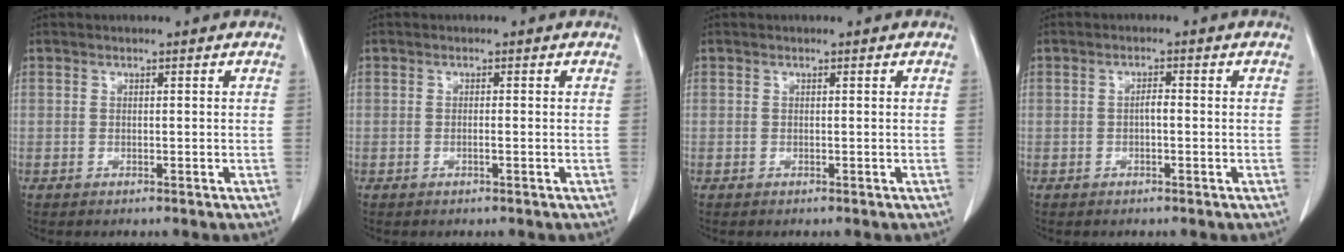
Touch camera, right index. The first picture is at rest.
{"total": 0.6, "force": [-0.3, 0.0, 0.6], "torque": [-0.012, 0.001, -0.004]}
{"total": 0.0}
{"total": 1.4, "force": [-0.2, 0.4, 1.4], "torque": [-0.023, 0.005, -0.006]}